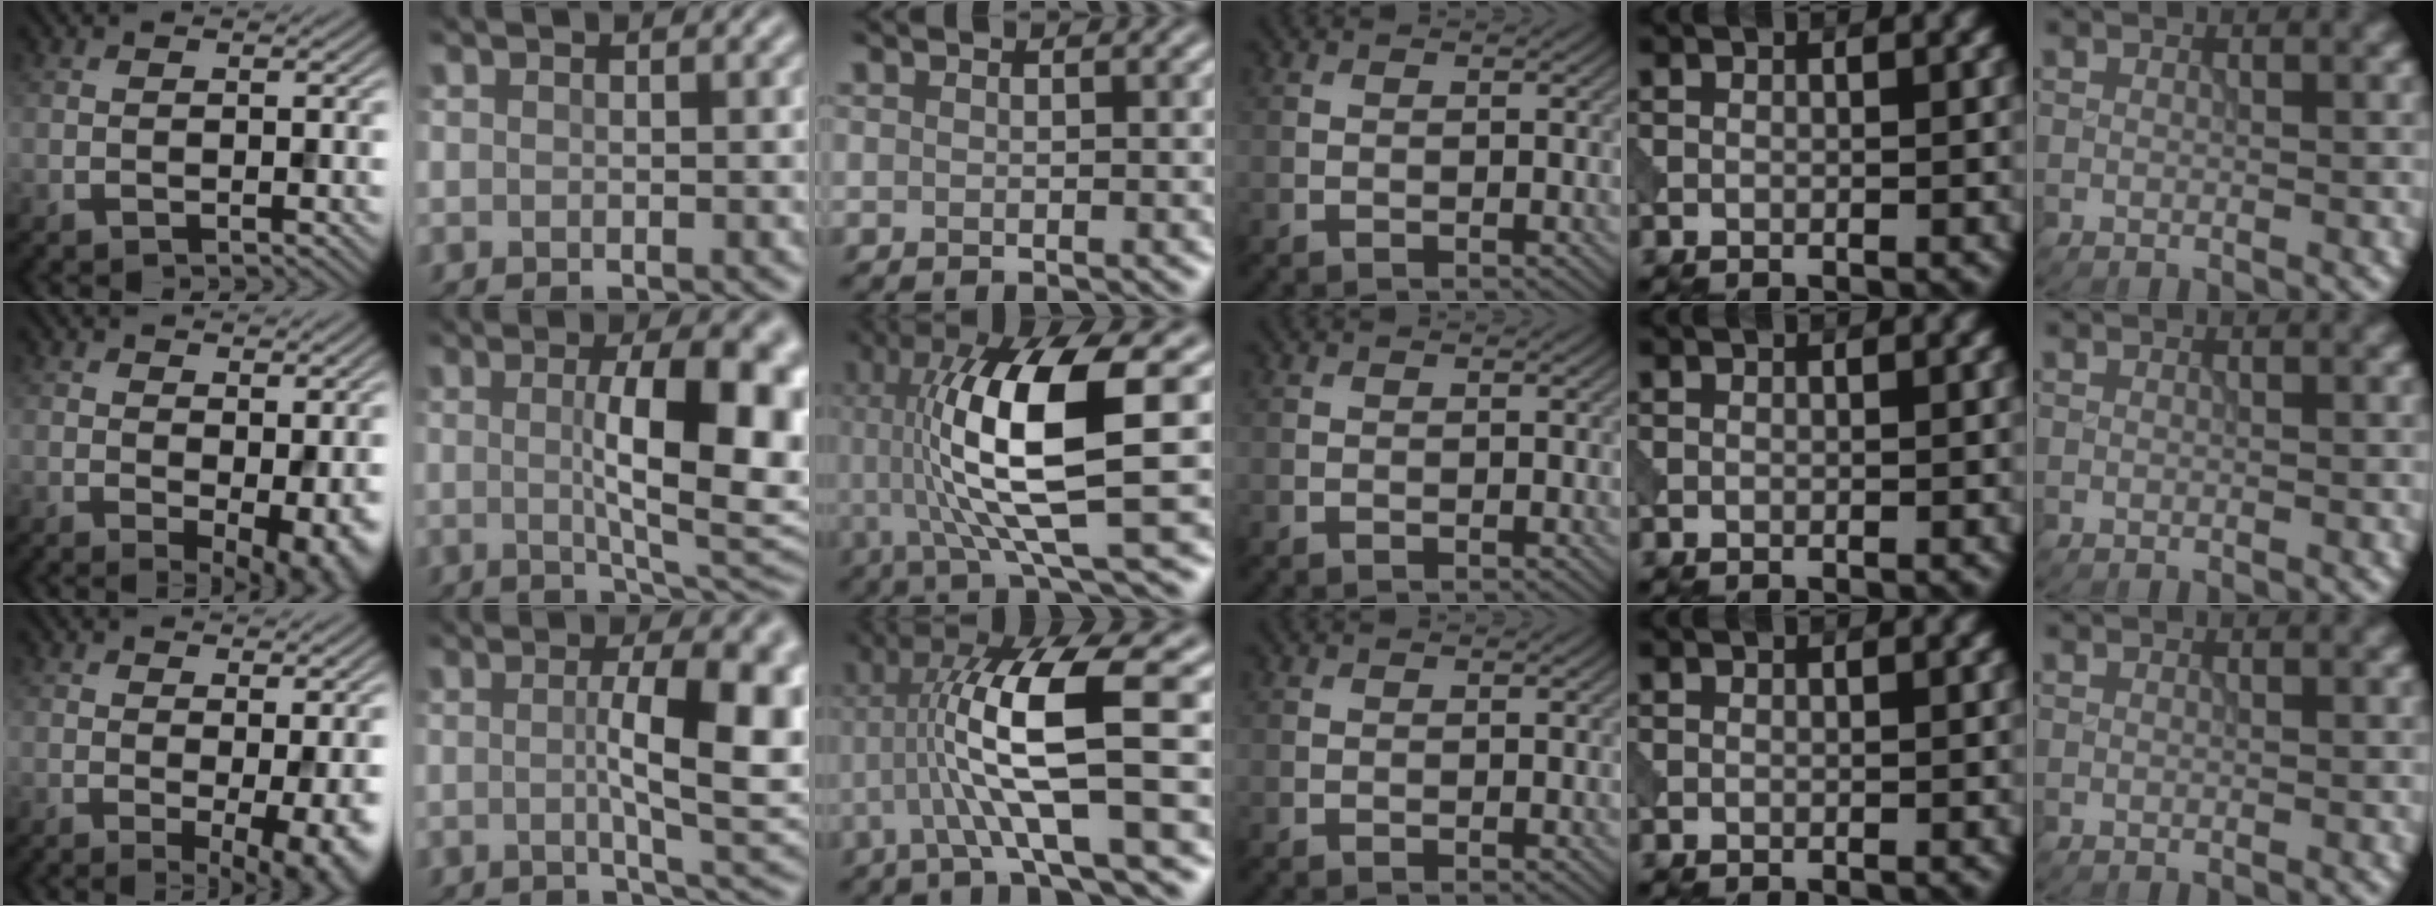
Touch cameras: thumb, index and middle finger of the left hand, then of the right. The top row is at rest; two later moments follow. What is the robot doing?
{"motion": "pour", "object": "beaker"}